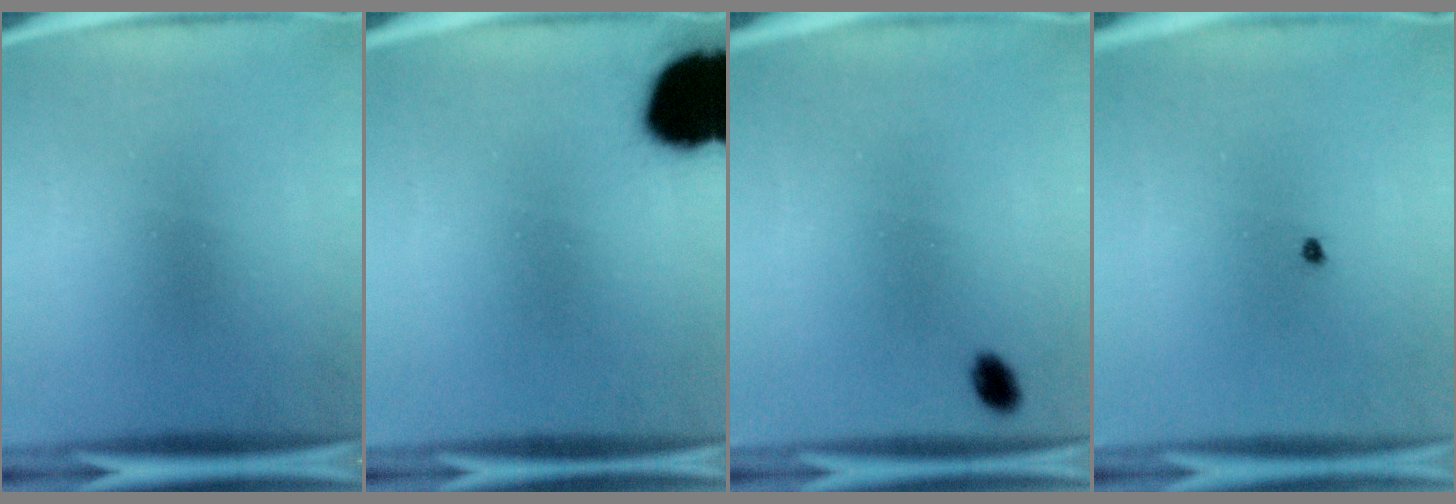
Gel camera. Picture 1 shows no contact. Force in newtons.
{"total": 17.8}
{"total": 2.2}
{"total": 0.6}